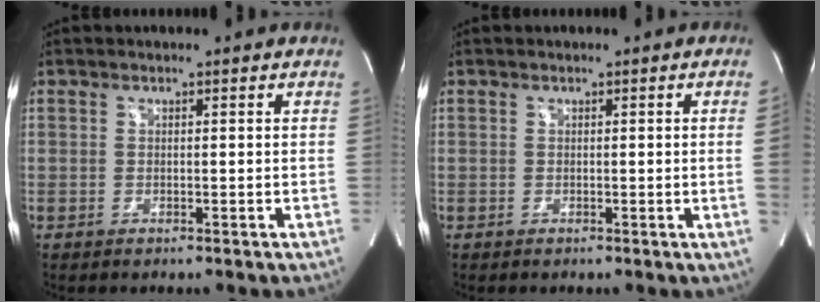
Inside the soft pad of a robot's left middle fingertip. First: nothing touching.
{"total": 1.5, "force": [-0.1, -0.7, 1.4], "torque": [-0.016, -0.001, 0.000]}